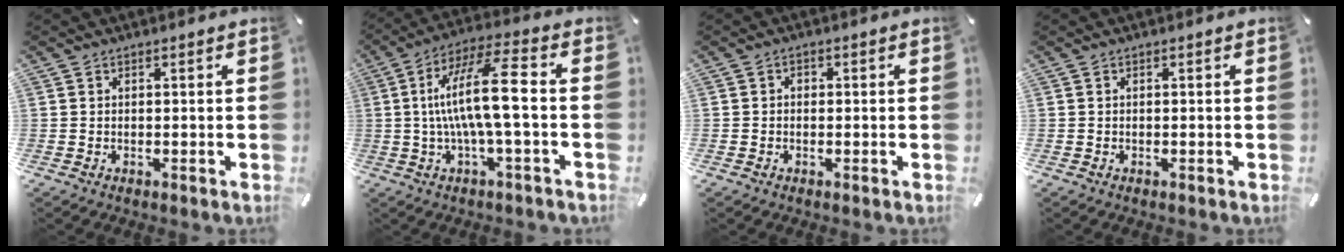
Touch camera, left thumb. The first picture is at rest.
{"total": 15.4, "force": [0.0, 3.1, 15.1], "torque": [-0.299, 0.004, -0.013]}
{"total": 1.3, "force": [-0.5, 1.1, 0.4], "torque": [-0.007, 0.006, -0.013]}
{"total": 0.0}